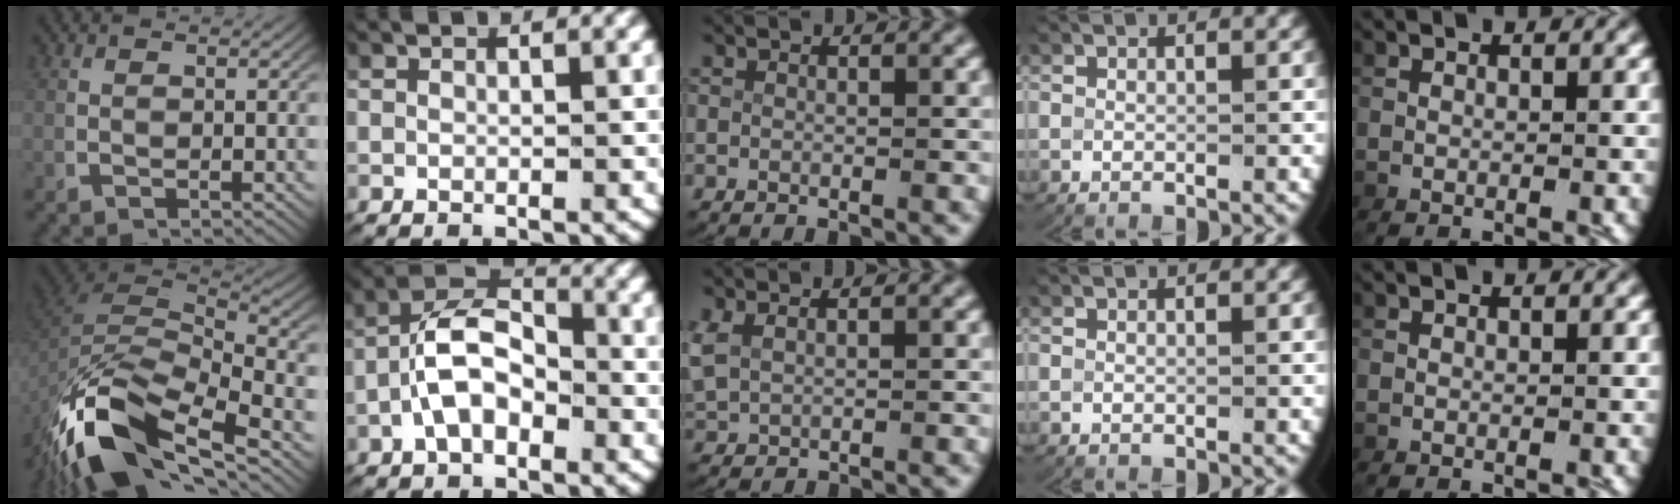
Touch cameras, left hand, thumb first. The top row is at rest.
{"thumb": {"total": 12.3, "force": [-3.2, 6.6, 9.8], "torque": [-0.217, -0.034, -0.035]}, "index": {"total": 6.4, "force": [-1.2, 4.4, 4.5], "torque": [-0.074, -0.006, -0.028]}, "middle": {"total": 1.6, "force": [0.7, 1.1, 0.9], "torque": [-0.037, -0.003, 0.025]}}